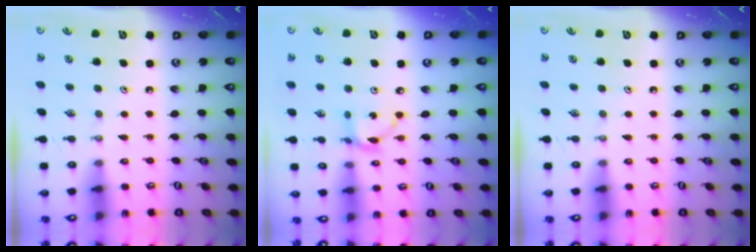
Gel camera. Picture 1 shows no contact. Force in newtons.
{"total": 6.2, "press": 6.2, "slide": 0.6}
{"total": 0.0}